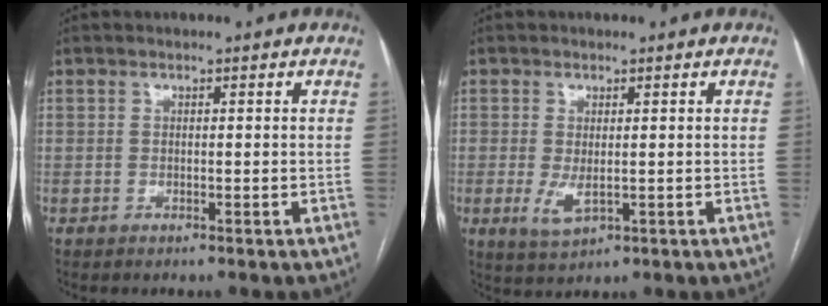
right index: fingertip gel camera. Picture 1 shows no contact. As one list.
[{"total": 3.3, "force": [-0.4, 1.5, 2.9], "torque": [-0.056, -0.011, 0.003]}]